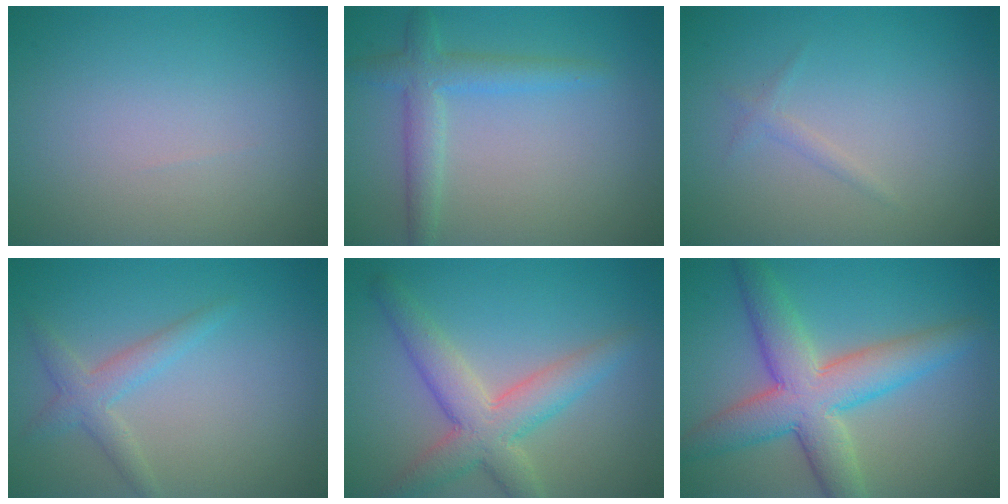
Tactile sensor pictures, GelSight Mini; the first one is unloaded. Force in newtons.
{"total": 3.1, "press": 3.1, "slide": 0.2}
{"total": 0.8, "press": 0.8, "slide": 0.1}
{"total": 2.4, "press": 2.4, "slide": 0.2}
{"total": 5.4, "press": 5.4, "slide": 0.4}
{"total": 7.7, "press": 7.7, "slide": 0.1}